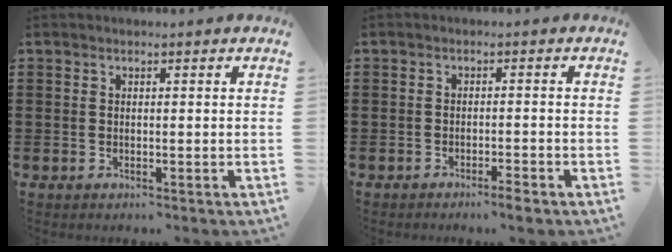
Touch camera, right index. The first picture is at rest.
{"total": 1.9, "force": [-1.7, 0.0, 0.9], "torque": [-0.018, -0.003, -0.031]}